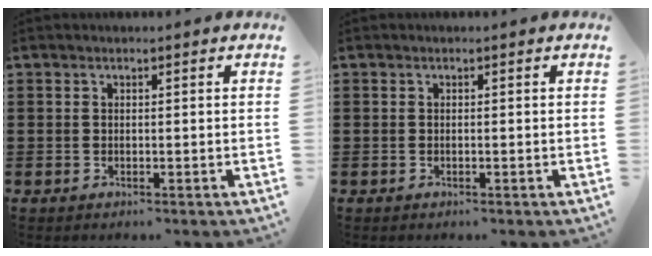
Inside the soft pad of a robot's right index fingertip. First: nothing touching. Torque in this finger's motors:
{"motor_torque": [-0.02, 0.00, 0.00, -0.01]}